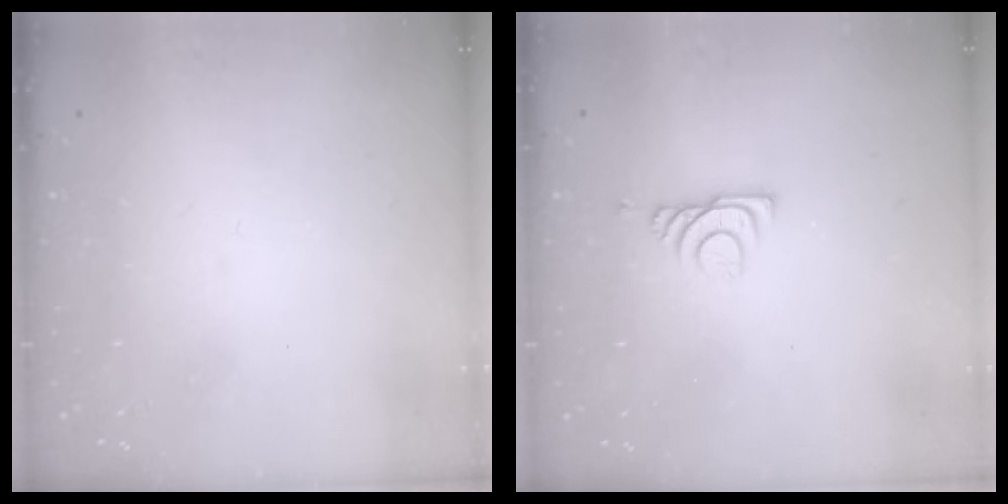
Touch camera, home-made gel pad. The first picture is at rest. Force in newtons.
{"total": 6.2, "press": 6.1, "slide": 0.8}